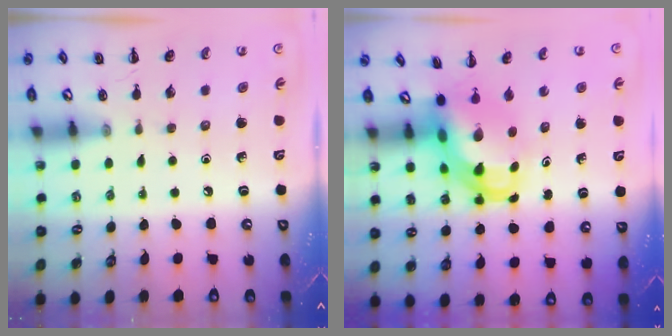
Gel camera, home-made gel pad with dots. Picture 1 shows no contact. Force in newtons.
{"total": 6.3, "press": 6.1, "slide": 1.6}